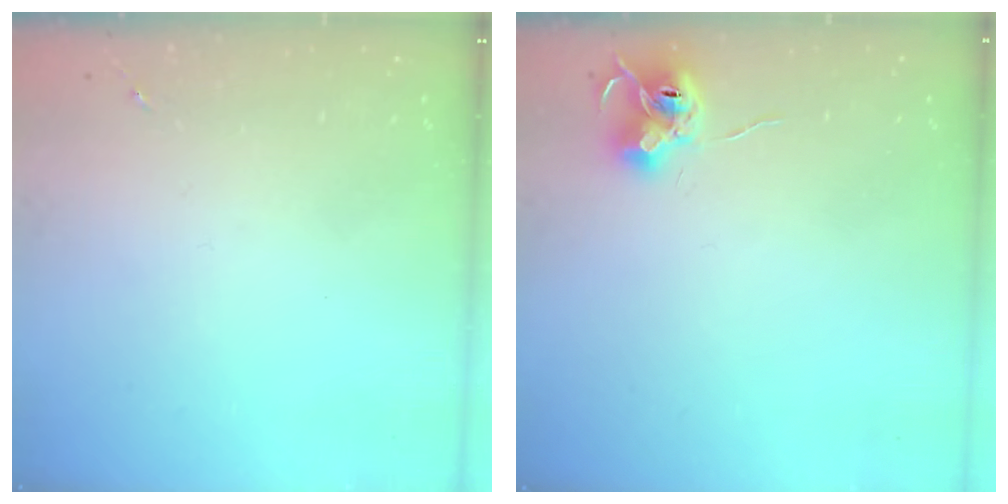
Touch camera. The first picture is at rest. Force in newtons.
{"total": 8.7, "press": 8.7, "slide": 0.4}